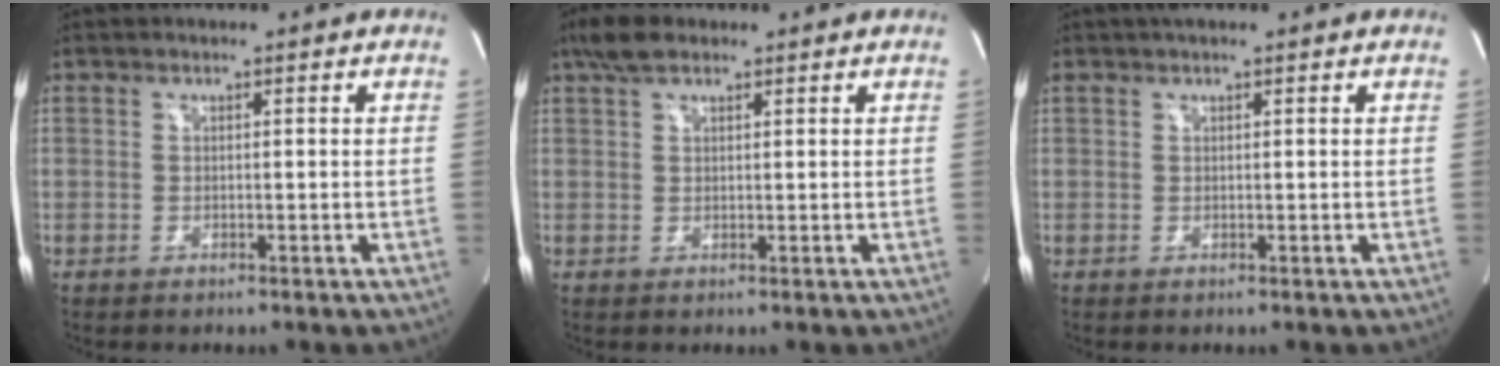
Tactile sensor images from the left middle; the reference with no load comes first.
{"total": 4.0, "force": [2.9, 1.6, 2.3], "torque": [-0.057, 0.016, 0.057]}
{"total": 2.4, "force": [1.9, 0.5, 1.4], "torque": [-0.029, 0.025, 0.035]}